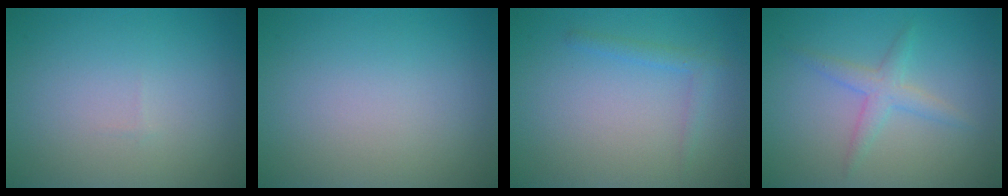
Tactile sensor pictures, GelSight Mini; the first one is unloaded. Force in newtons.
{"total": 0.0}
{"total": 1.3, "press": 1.3, "slide": 0.1}
{"total": 2.2, "press": 2.2, "slide": 0.1}